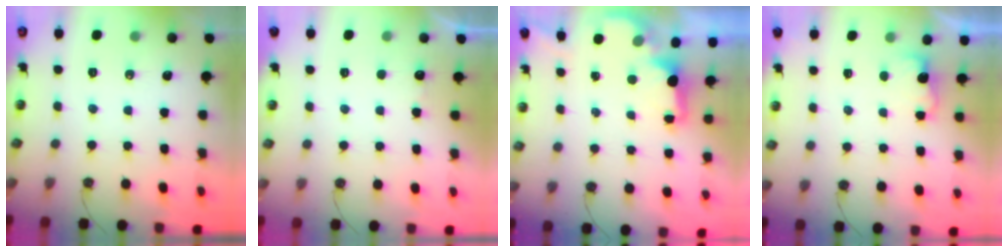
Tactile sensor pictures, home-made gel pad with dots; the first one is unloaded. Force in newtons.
{"total": 1.2, "press": 1.0, "slide": 0.7}
{"total": 2.1, "press": 1.9, "slide": 0.8}
{"total": 3.1, "press": 3.0, "slide": 0.9}